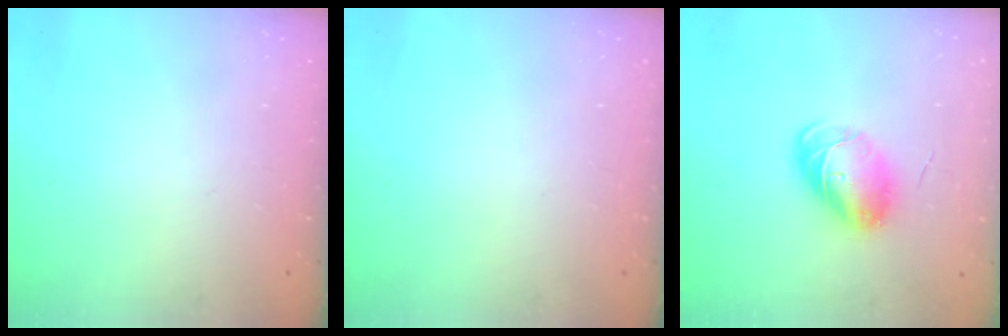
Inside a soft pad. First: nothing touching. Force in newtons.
{"total": 0.0}
{"total": 9.0, "press": 8.8, "slide": 1.9}